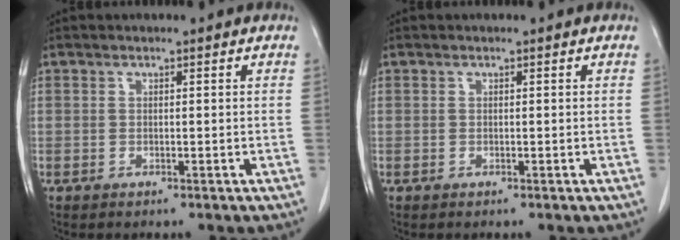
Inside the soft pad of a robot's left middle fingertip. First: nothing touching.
{"total": 0.0}